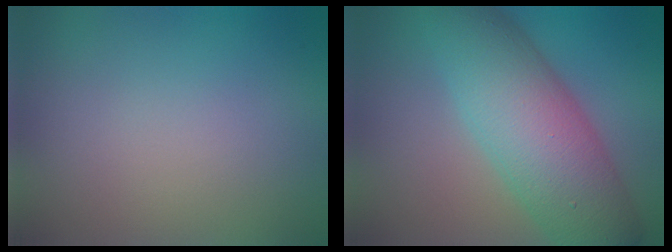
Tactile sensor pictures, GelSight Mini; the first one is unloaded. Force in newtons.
{"total": 9.8, "press": 9.8, "slide": 0.3}